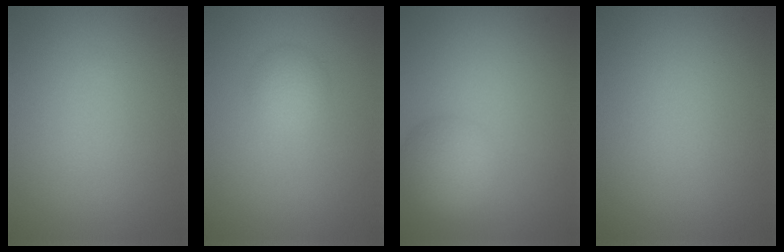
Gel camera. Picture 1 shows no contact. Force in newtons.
{"total": 1.8, "press": 1.8, "slide": 0.1}
{"total": 4.1, "press": 4.1, "slide": 0.3}
{"total": 0.0}